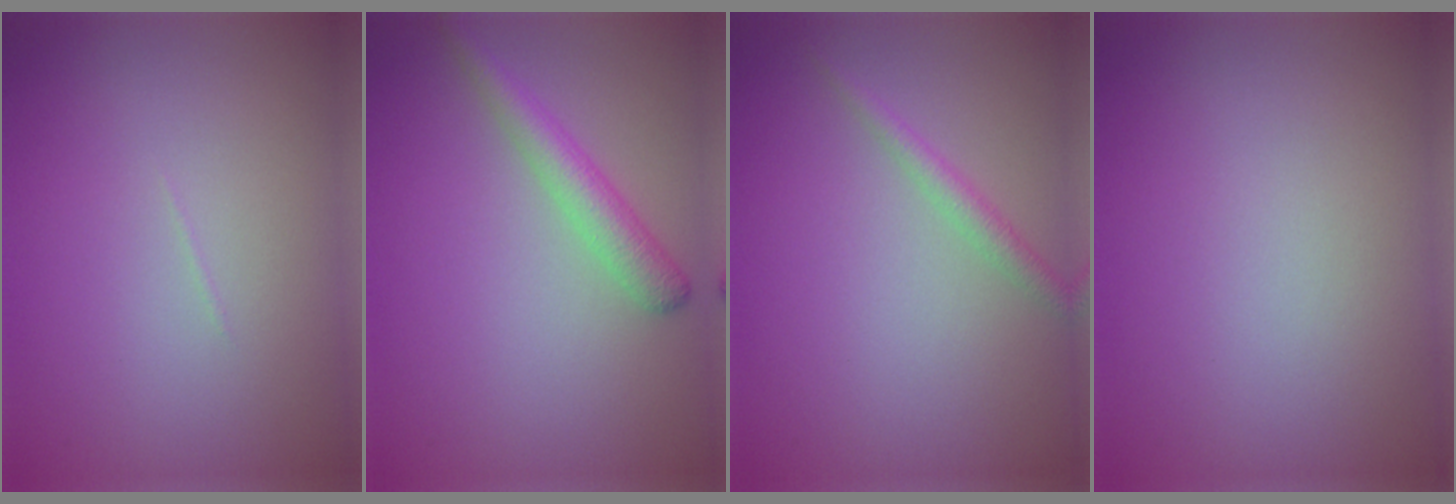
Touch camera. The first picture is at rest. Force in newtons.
{"total": 2.8, "press": 2.8, "slide": 0.1}
{"total": 1.6, "press": 1.6, "slide": 0.0}
{"total": 0.0}